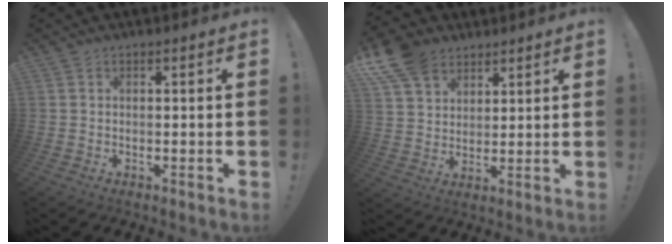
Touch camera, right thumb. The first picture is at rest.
{"total": 11.1, "force": [7.4, 7.4, 3.9], "torque": [-0.076, -0.039, 0.148]}